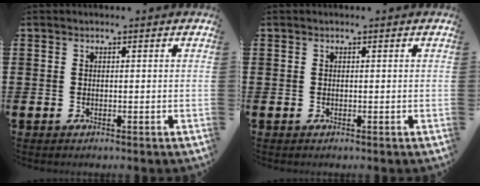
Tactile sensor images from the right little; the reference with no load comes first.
{"total": 0.0}